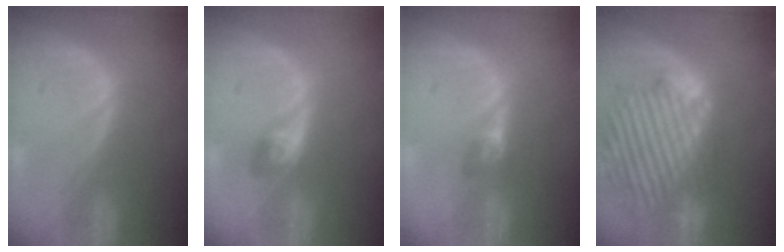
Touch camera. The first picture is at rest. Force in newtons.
{"total": 2.9, "press": 2.6, "slide": 1.1}
{"total": 2.8, "press": 2.4, "slide": 1.5}
{"total": 14.6, "press": 12.4, "slide": 7.6}